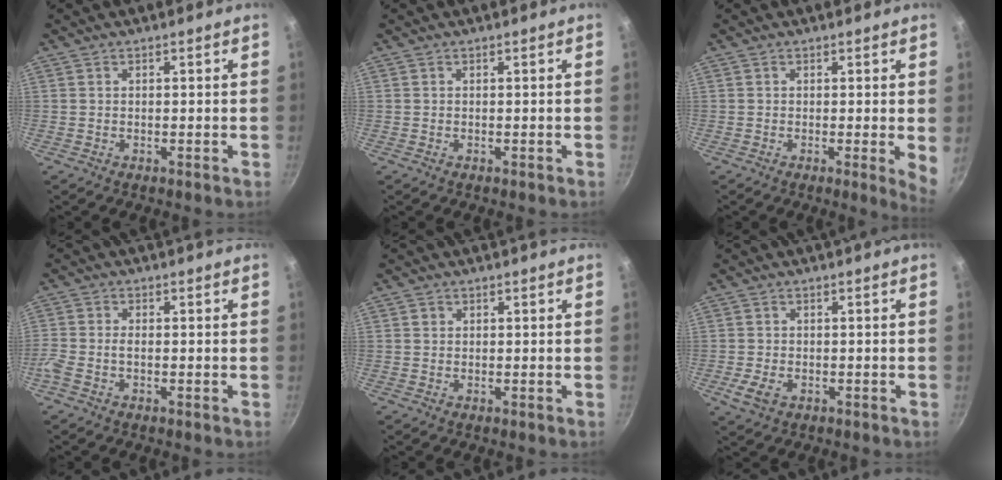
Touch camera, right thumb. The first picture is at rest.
{"total": 0.0}
{"total": 4.6, "force": [0.0, 0.5, 4.6], "torque": [-0.050, -0.015, -0.004]}
{"total": 2.9, "force": [-1.2, 1.4, 2.3], "torque": [-0.064, 0.009, -0.032]}
{"total": 0.8, "force": [0.2, 0.7, 0.2], "torque": [0.000, 0.003, 0.002]}
{"total": 3.7, "force": [-1.4, 2.3, 2.6], "torque": [-0.050, 0.007, -0.022]}